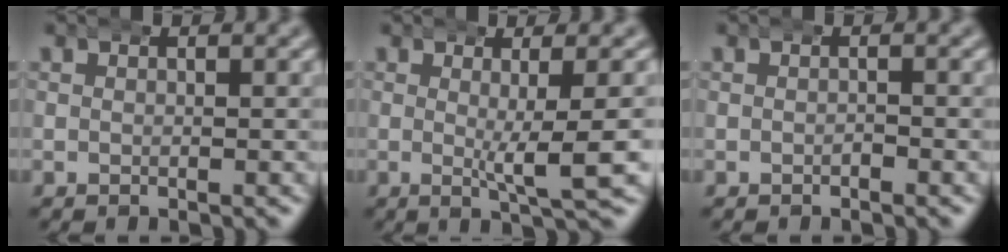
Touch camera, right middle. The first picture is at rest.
{"total": 3.6, "force": [1.0, -0.4, 3.5], "torque": [-0.051, -0.002, 0.015]}
{"total": 0.5, "force": [-0.5, 0.0, 0.0], "torque": [-0.007, -0.006, -0.005]}